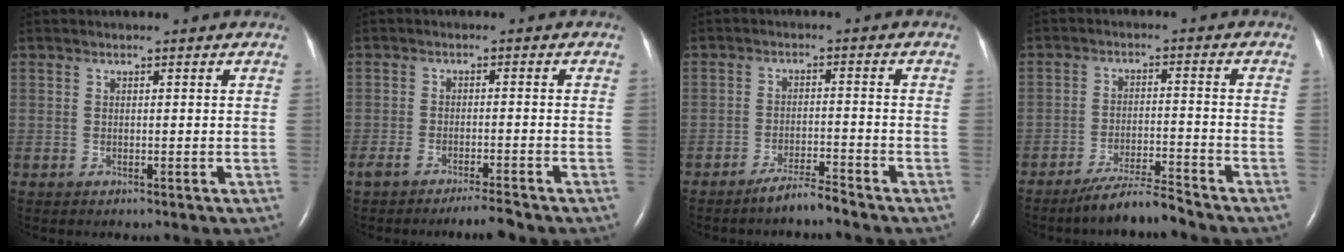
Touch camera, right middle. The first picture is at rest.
{"total": 3.6, "force": [-3.1, -0.1, 1.8], "torque": [-0.035, -0.005, -0.056]}
{"total": 3.6, "force": [-3.3, -0.4, 1.5], "torque": [-0.032, -0.013, -0.062]}
{"total": 5.7, "force": [-5.1, -0.6, 2.4], "torque": [-0.045, -0.020, -0.095]}